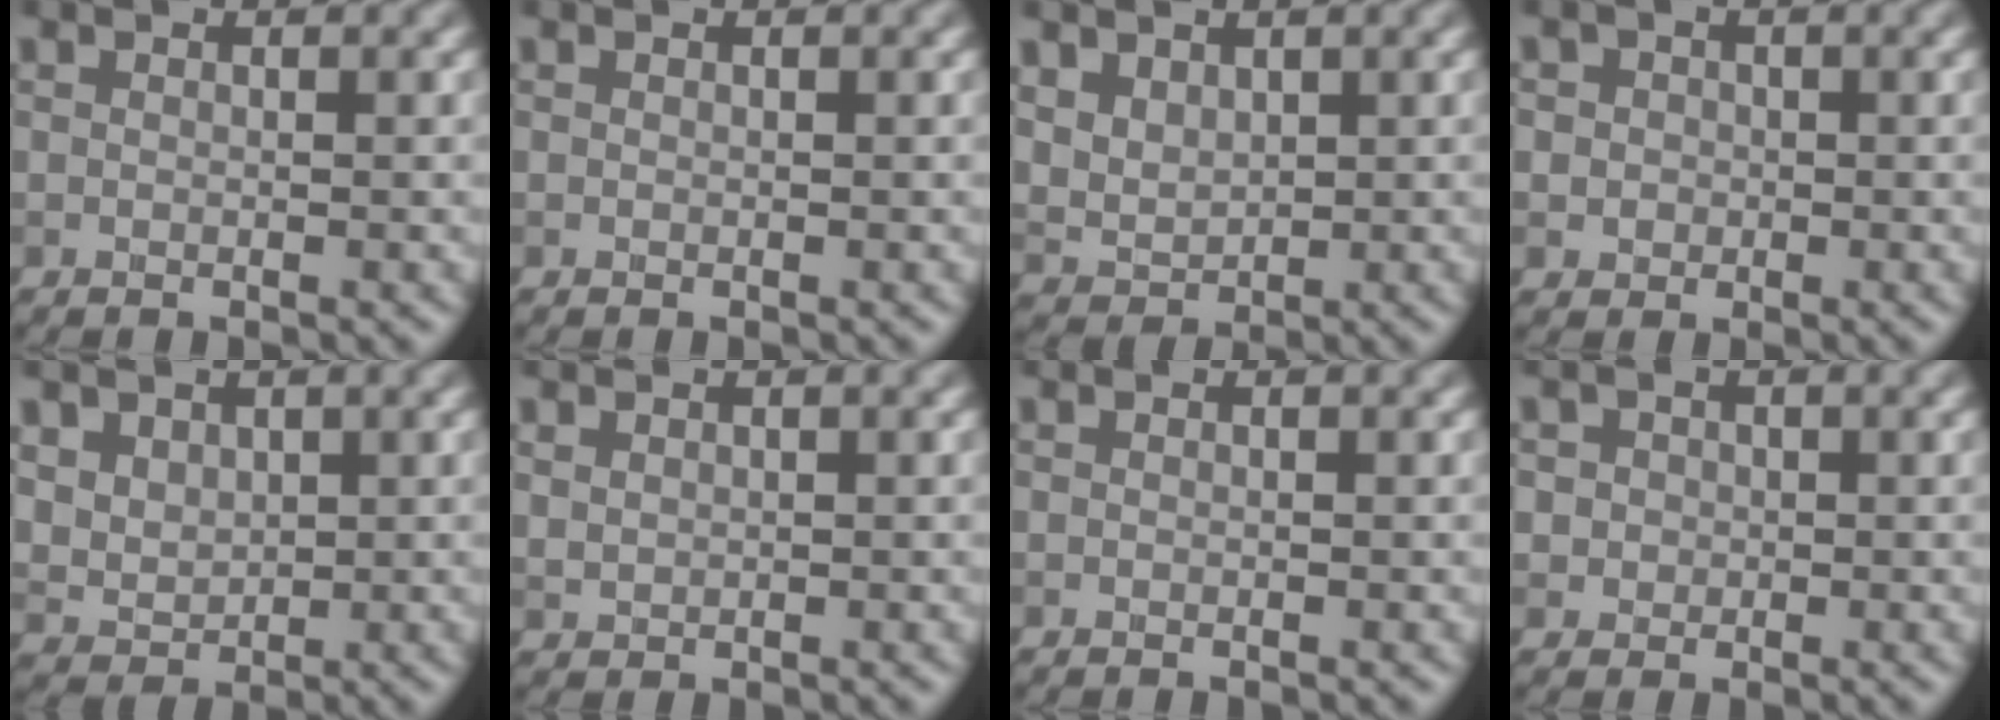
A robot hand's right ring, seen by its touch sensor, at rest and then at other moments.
{"total": 0.0}
{"total": 3.8, "force": [2.0, 2.7, 1.8], "torque": [-0.052, -0.001, 0.050]}
{"total": 2.8, "force": [0.7, 2.5, 0.9], "torque": [0.001, 0.010, -0.004]}
{"total": 4.6, "force": [2.4, 3.4, 2.0], "torque": [-0.063, 0.002, 0.053]}
{"total": 1.1, "force": [0.5, 0.8, 0.4], "torque": [-0.010, -0.002, 0.016]}
{"total": 0.0}
{"total": 2.5, "force": [0.8, 2.3, 0.9], "torque": [-0.005, 0.005, 0.011]}